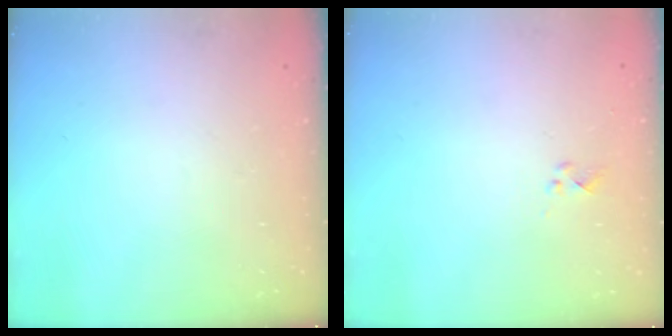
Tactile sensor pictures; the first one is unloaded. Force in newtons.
{"total": 2.2, "press": 2.1, "slide": 0.7}